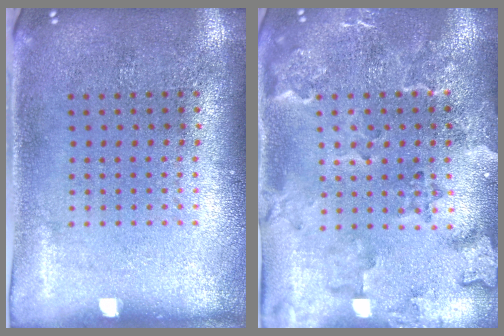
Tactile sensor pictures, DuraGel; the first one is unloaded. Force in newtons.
{"total": 2.5, "press": 2.2, "slide": 1.1}